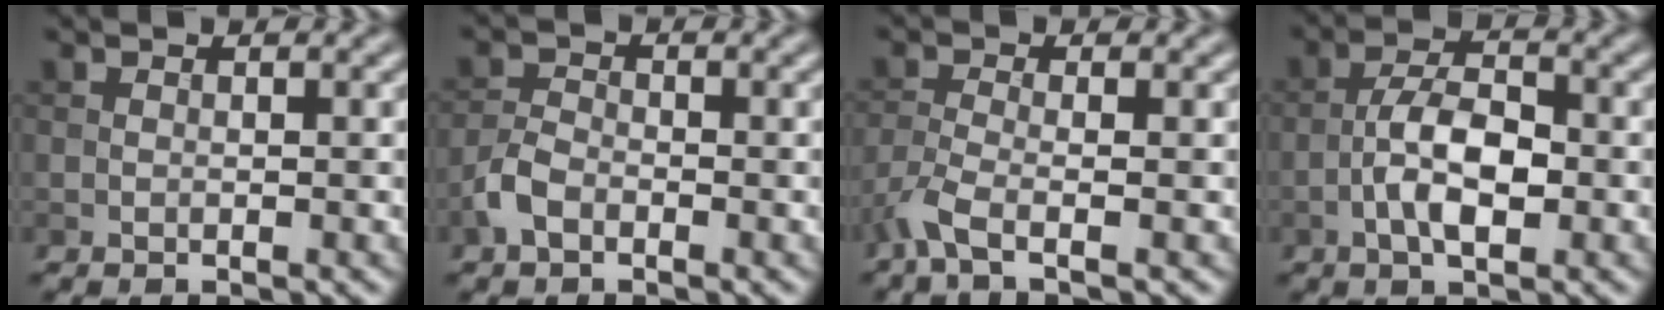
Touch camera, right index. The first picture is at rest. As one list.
[{"total": 2.4, "force": [-1.4, 1.3, 1.4], "torque": [-0.031, 0.005, -0.034]}, {"total": 3.1, "force": [-2.0, 0.6, 2.3], "torque": [-0.059, -0.010, -0.055]}, {"total": 4.8, "force": [-1.5, 2.0, 4.1], "torque": [-0.074, 0.008, -0.033]}]